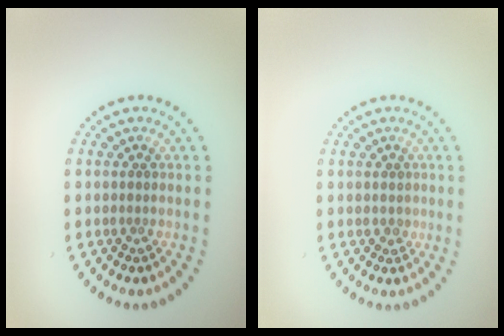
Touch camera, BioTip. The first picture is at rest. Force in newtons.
{"total": 0.7, "press": 0.5, "slide": 0.5}